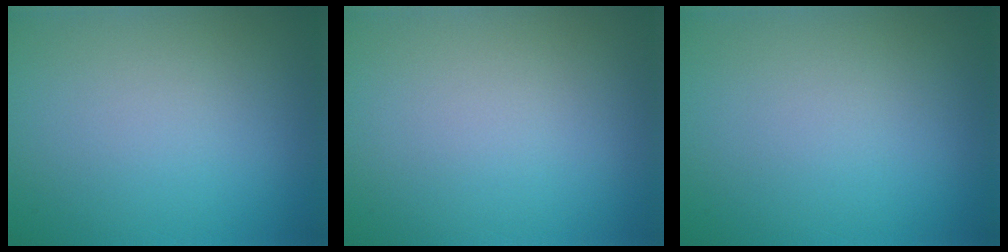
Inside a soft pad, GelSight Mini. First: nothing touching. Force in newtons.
{"total": 0.0}
{"total": 0.0}